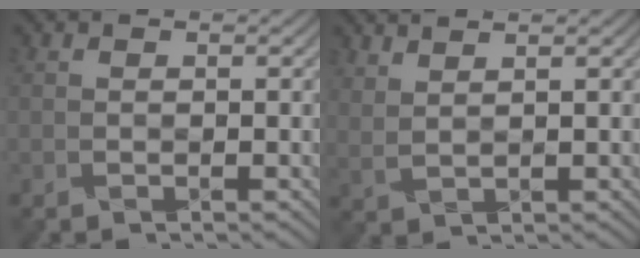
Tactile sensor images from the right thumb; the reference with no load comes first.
{"total": 3.4, "force": [2.9, 0.9, 1.7], "torque": [-0.017, -0.002, 0.043]}